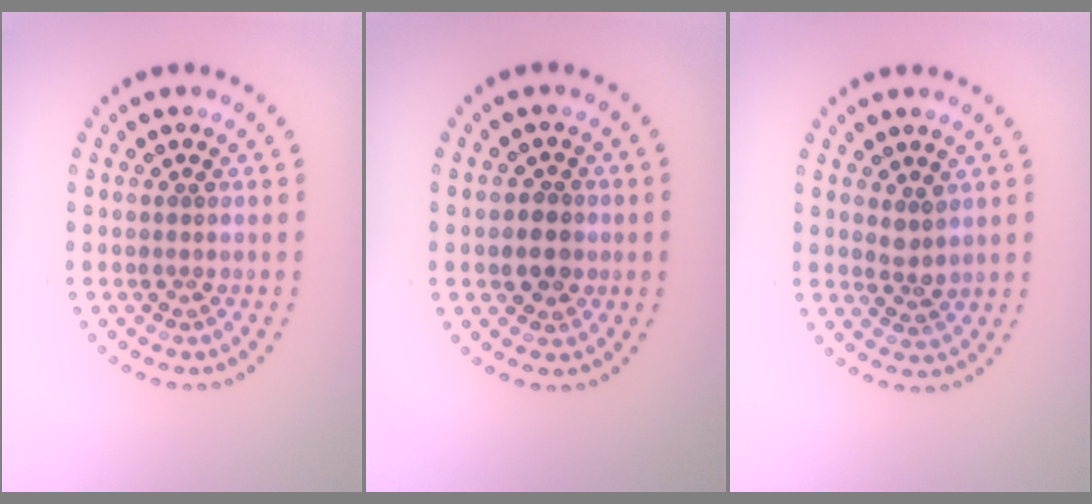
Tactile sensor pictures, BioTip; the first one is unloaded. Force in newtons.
{"total": 2.6, "press": 2.4, "slide": 0.7}
{"total": 1.6, "press": 1.4, "slide": 0.8}